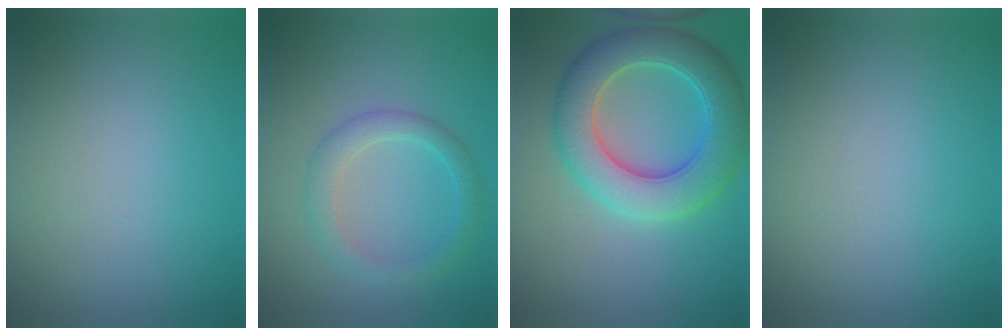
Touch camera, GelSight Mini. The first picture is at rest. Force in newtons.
{"total": 2.7, "press": 2.7, "slide": 0.1}
{"total": 7.6, "press": 7.6, "slide": 0.3}
{"total": 0.0}